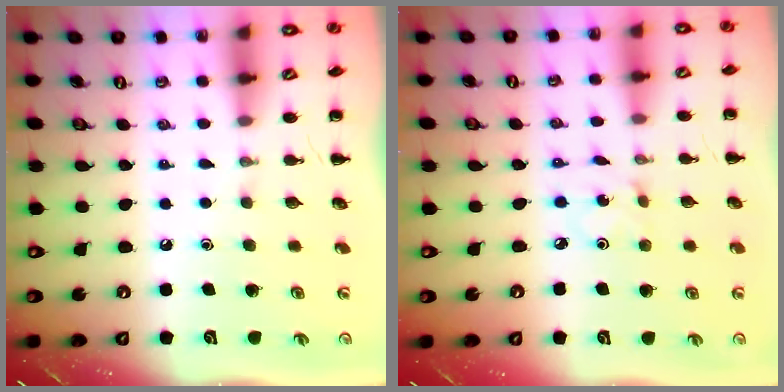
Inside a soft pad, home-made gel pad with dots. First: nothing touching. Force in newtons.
{"total": 1.0, "press": 1.0, "slide": 0.3}